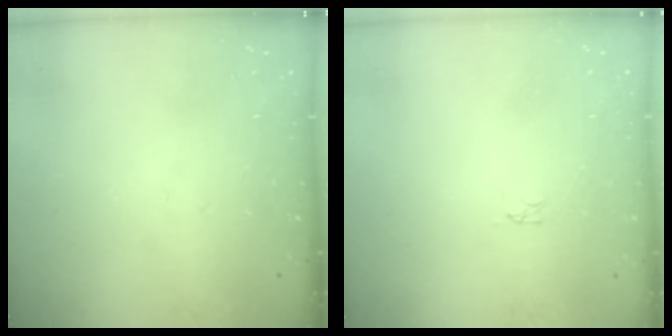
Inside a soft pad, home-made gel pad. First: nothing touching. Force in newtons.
{"total": 0.0}